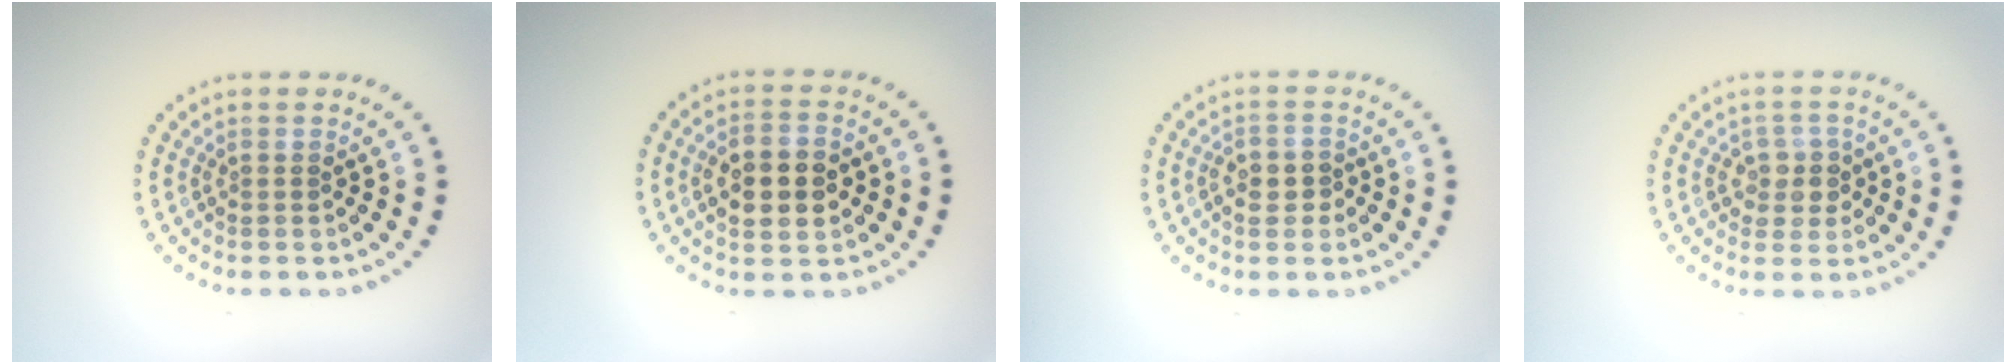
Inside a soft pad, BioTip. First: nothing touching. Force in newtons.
{"total": 5.0, "press": 5.0, "slide": 0.2}
{"total": 1.8, "press": 1.7, "slide": 0.5}
{"total": 2.2, "press": 2.1, "slide": 0.7}